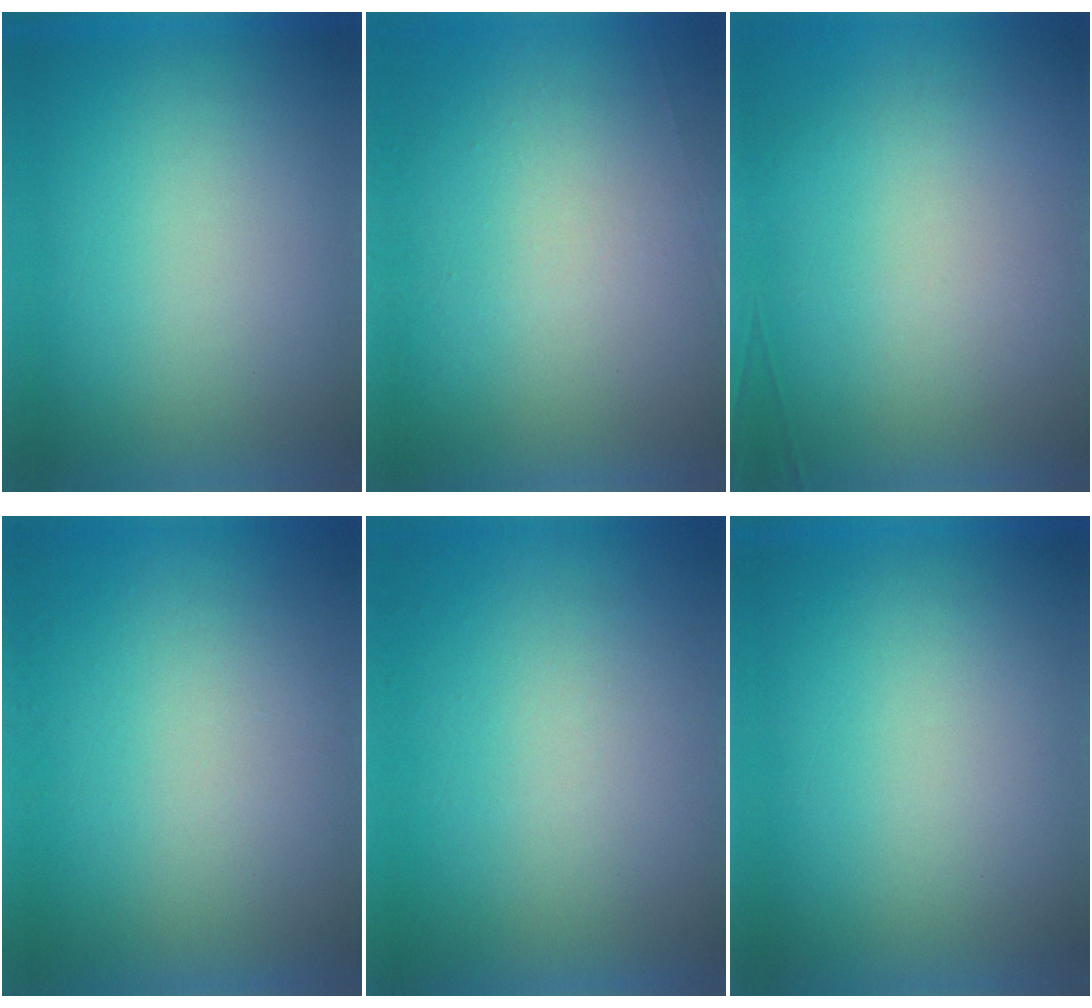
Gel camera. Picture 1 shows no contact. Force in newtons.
{"total": 7.0}
{"total": 6.1}
{"total": 4.7}
{"total": 8.6}
{"total": 0.0}